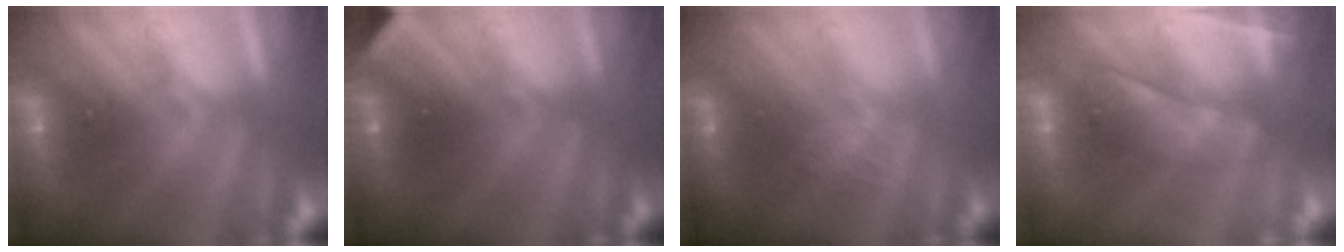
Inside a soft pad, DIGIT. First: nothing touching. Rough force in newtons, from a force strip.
{"total": 2.1}
{"total": 1.3}
{"total": 4.1}